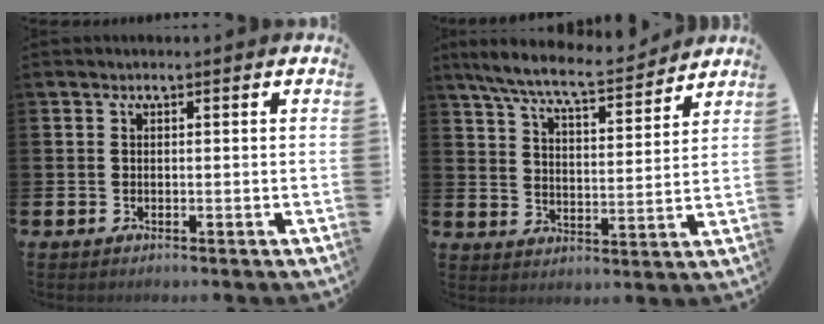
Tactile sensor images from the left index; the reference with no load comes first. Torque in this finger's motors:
{"motor_torque": [1.00, -1.01, 0.64, 0.20]}